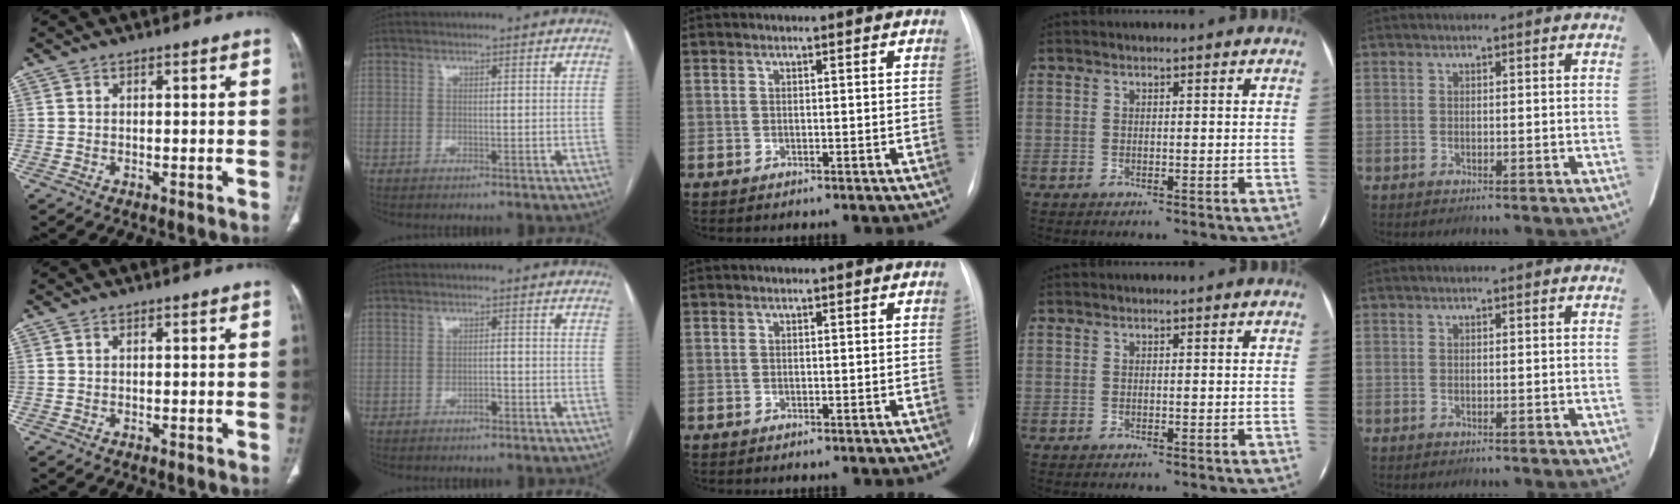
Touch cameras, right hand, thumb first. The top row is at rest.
{"index": {"total": 1.4, "force": [-0.8, 0.6, 0.9], "torque": [-0.013, 0.002, -0.012]}}